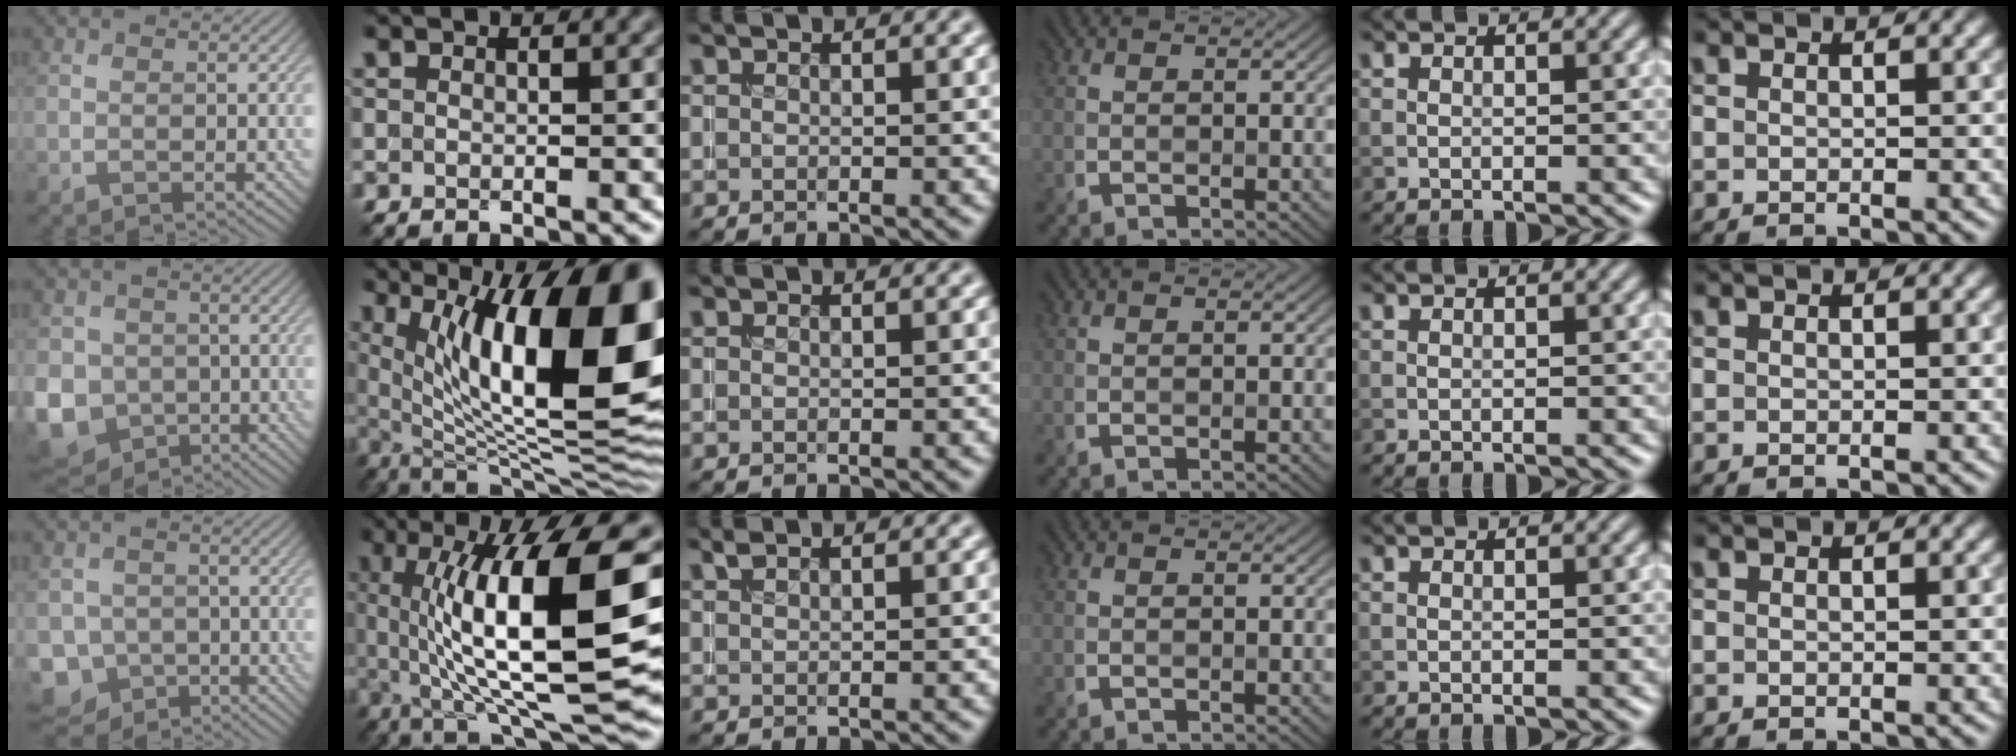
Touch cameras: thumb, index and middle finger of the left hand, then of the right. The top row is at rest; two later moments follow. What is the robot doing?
{"motion": "insert", "object": "coin"}